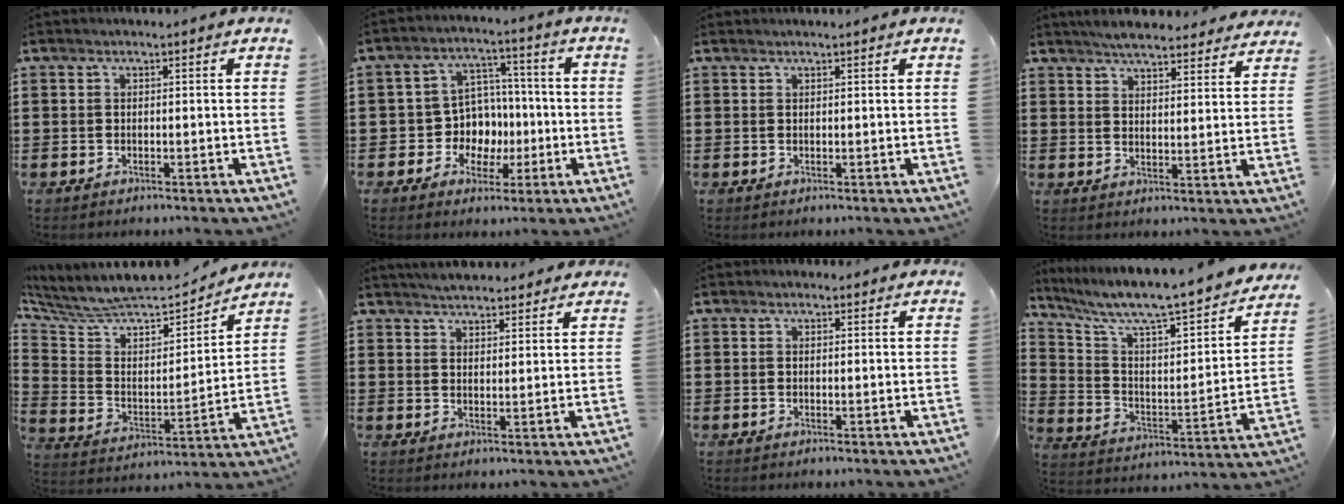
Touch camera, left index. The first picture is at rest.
{"total": 7.7, "force": [-0.8, 7.1, 2.8], "torque": [-0.066, 0.015, -0.006]}
{"total": 0.5, "force": [0.5, 0.0, 0.2], "torque": [-0.006, -0.002, 0.011]}
{"total": 5.3, "force": [5.1, 0.8, 1.4], "torque": [-0.045, -0.013, 0.094]}
{"total": 7.4, "force": [6.9, 1.6, 2.2], "torque": [-0.084, -0.061, 0.113]}
{"total": 3.9, "force": [3.8, 0.8, 0.6], "torque": [-0.023, -0.005, 0.072]}
{"total": 1.1, "force": [0.9, 0.7, 0.2], "torque": [-0.006, 0.005, 0.017]}
{"total": 7.6, "force": [6.6, 0.4, 3.7], "torque": [-0.097, -0.069, 0.102]}